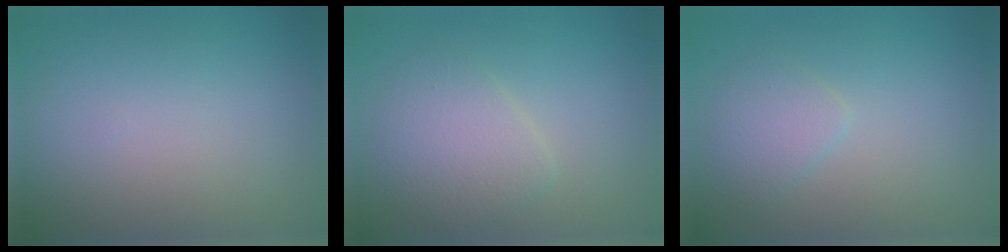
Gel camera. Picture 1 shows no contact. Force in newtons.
{"total": 3.3, "press": 3.3, "slide": 0.1}
{"total": 1.9, "press": 1.9, "slide": 0.1}